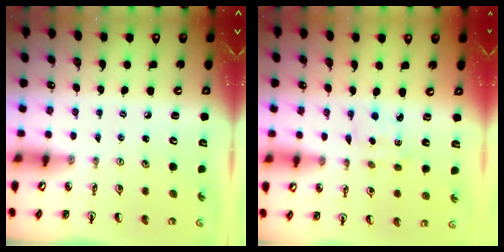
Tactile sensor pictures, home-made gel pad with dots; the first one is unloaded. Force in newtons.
{"total": 1.7, "press": 1.5, "slide": 0.8}